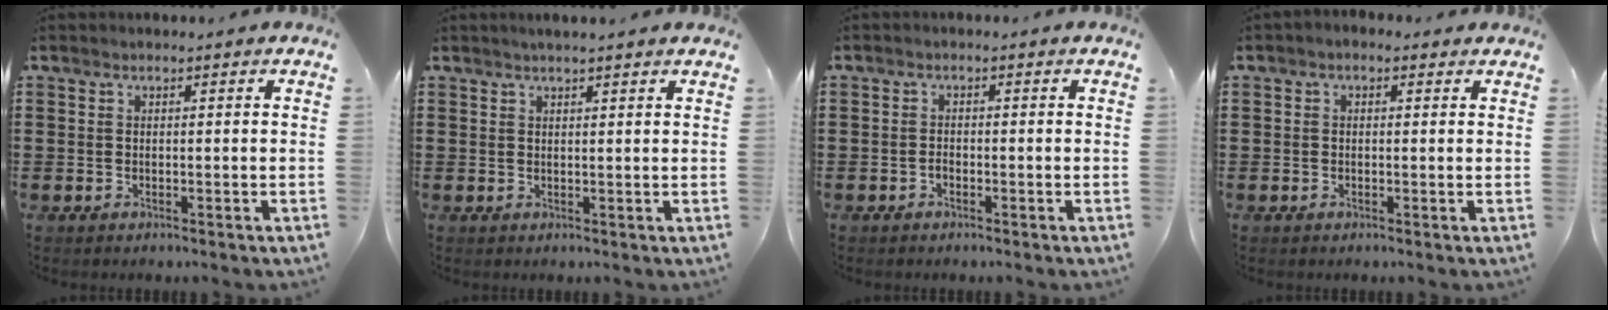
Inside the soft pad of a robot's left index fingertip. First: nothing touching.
{"total": 1.3, "force": [1.2, -0.1, 0.7], "torque": [-0.014, 0.001, 0.022]}
{"total": 0.8, "force": [-0.6, 0.4, 0.4], "torque": [-0.011, -0.002, -0.012]}
{"total": 0.9, "force": [-0.2, 0.6, 0.6], "torque": [-0.013, 0.004, -0.004]}